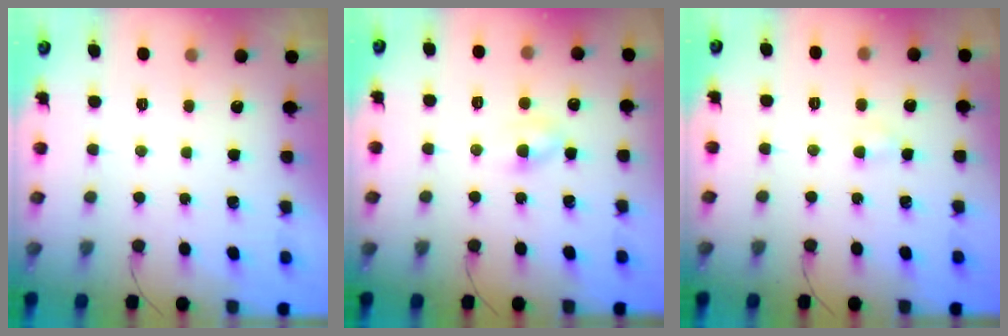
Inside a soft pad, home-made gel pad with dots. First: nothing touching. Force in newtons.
{"total": 2.2, "press": 2.1, "slide": 0.9}
{"total": 2.5, "press": 2.3, "slide": 0.9}